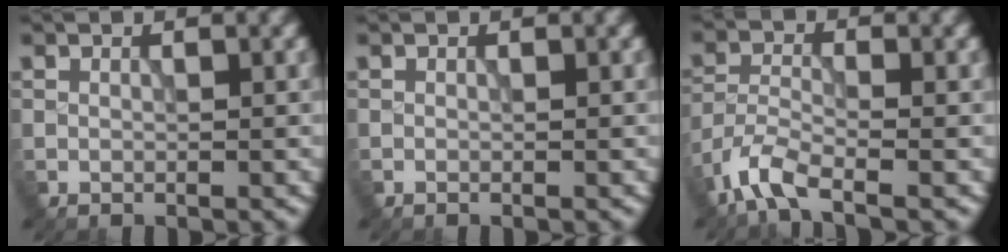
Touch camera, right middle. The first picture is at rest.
{"total": 0.0}
{"total": 4.4, "force": [-3.4, 1.2, 2.6], "torque": [-0.058, -0.009, -0.079]}